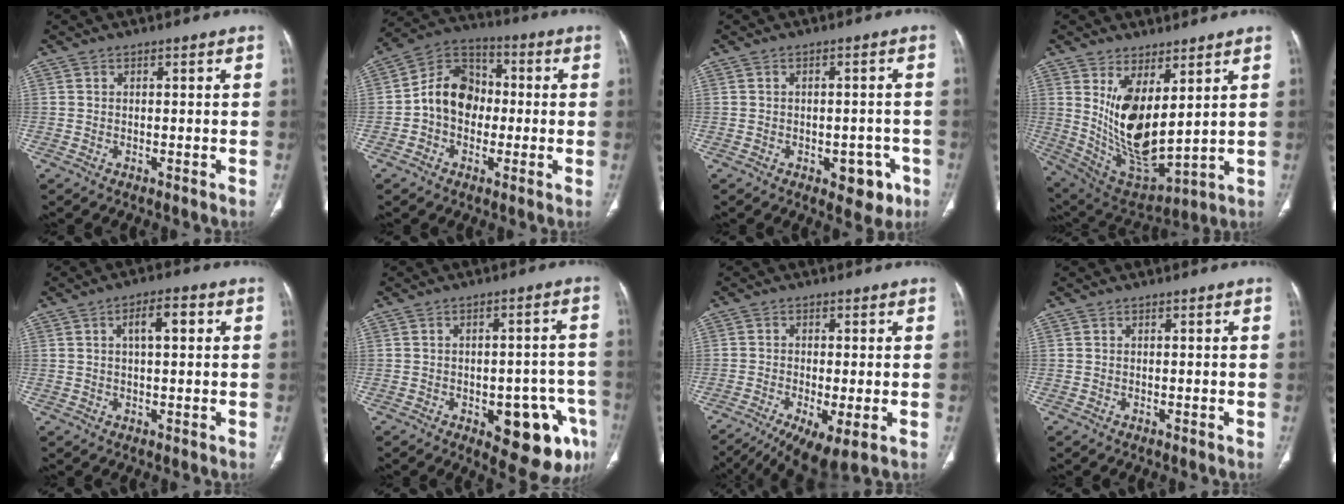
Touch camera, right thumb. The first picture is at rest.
{"total": 11.5, "force": [-0.9, 9.1, 7.0], "torque": [-0.093, 0.038, -0.028]}
{"total": 6.1, "force": [-2.7, 3.7, 4.1], "torque": [-0.022, 0.014, -0.027]}
{"total": 14.8, "force": [4.5, 6.5, 12.5], "torque": [-0.220, -0.040, 0.113]}
{"total": 5.3, "force": [1.4, 2.1, 4.6], "torque": [-0.069, 0.010, 0.020]}
{"total": 14.5, "force": [-5.9, 6.5, 11.5], "torque": [-0.102, 0.029, -0.060]}
{"total": 10.3, "force": [-5.0, 3.0, 8.5], "torque": [-0.156, -0.007, -0.080]}
{"total": 0.0}